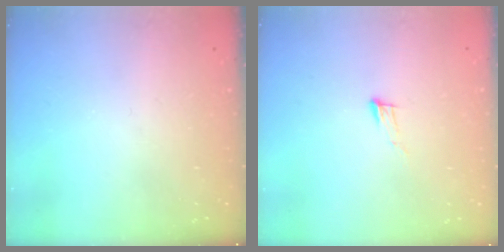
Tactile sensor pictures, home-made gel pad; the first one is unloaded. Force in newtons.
{"total": 6.3, "press": 6.2, "slide": 1.0}